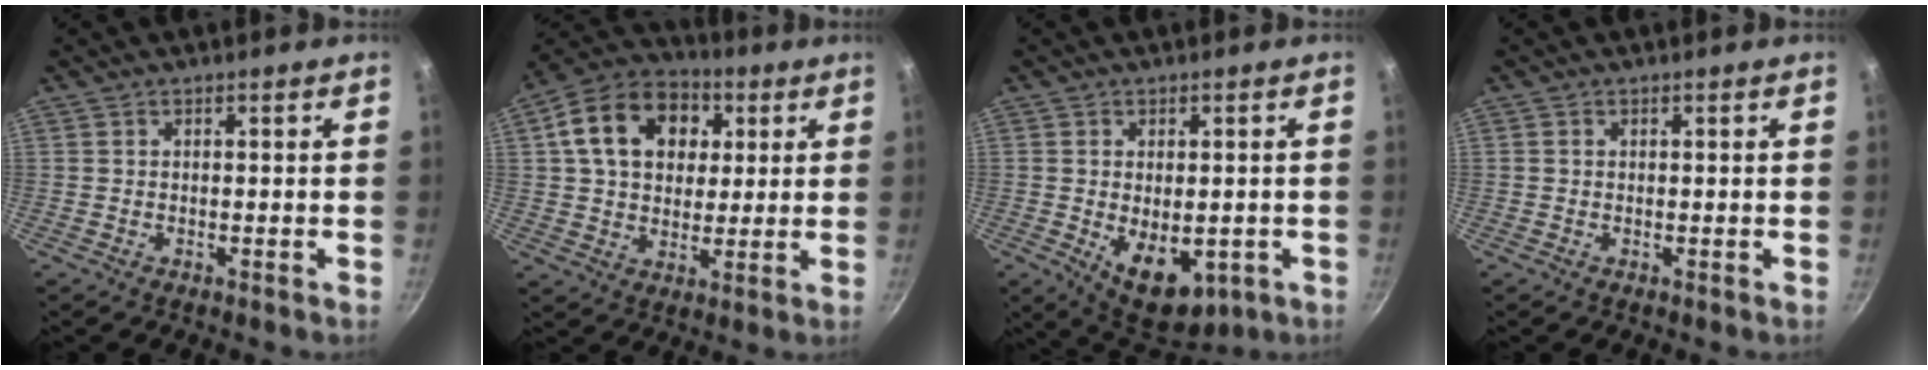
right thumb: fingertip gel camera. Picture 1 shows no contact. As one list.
[{"total": 17.0, "force": [4.7, 12.6, 10.4], "torque": [-0.153, 0.018, 0.068]}, {"total": 11.1, "force": [-2.6, 6.5, 8.6], "torque": [-0.098, -0.008, -0.018]}, {"total": 0.0}]